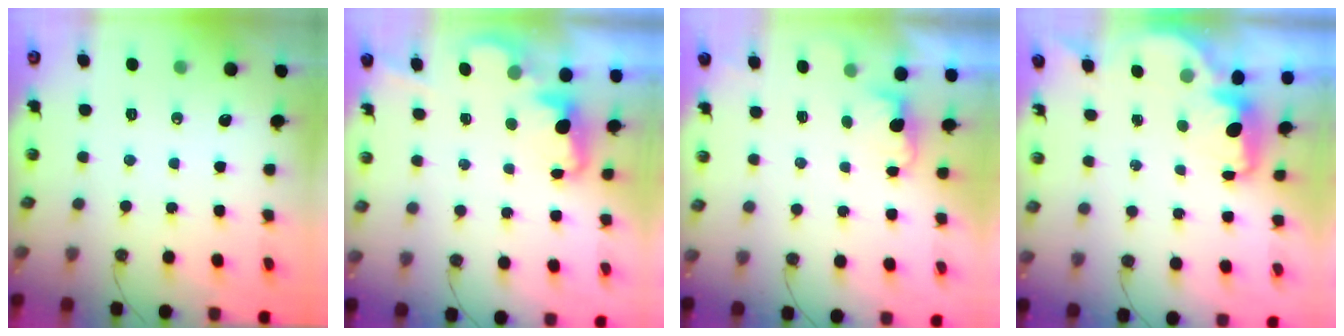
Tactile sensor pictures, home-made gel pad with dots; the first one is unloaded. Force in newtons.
{"total": 2.4, "press": 2.3, "slide": 0.5}
{"total": 1.3, "press": 1.1, "slide": 0.8}
{"total": 2.3, "press": 2.2, "slide": 0.6}